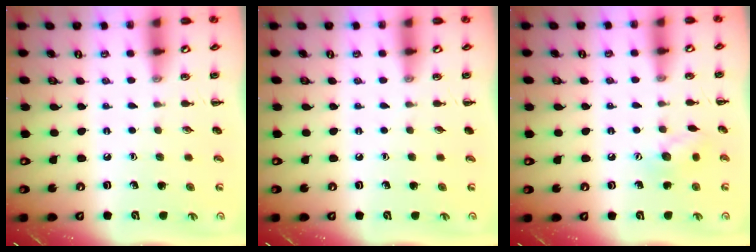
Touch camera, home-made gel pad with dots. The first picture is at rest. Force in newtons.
{"total": 0.0}
{"total": 7.8, "press": 7.7, "slide": 1.2}